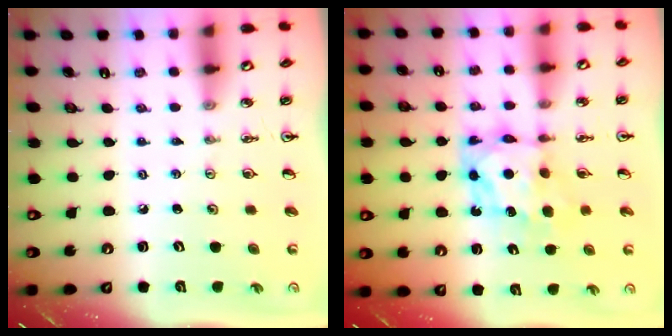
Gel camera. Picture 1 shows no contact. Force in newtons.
{"total": 7.5, "press": 7.5, "slide": 0.6}